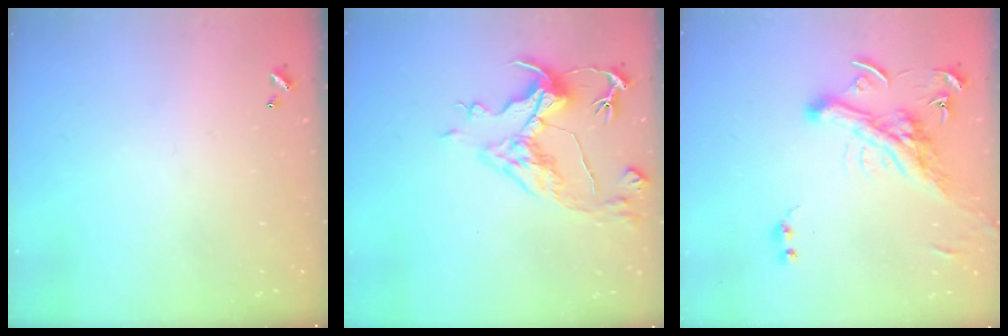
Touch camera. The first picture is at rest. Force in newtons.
{"total": 8.9, "press": 8.7, "slide": 1.7}
{"total": 3.5, "press": 3.3, "slide": 1.4}